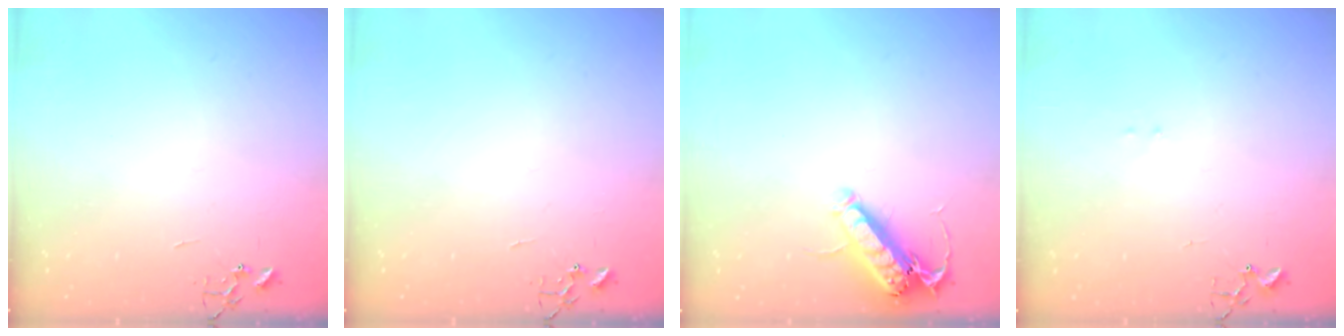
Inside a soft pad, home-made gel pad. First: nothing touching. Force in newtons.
{"total": 0.0}
{"total": 14.4, "press": 14.2, "slide": 2.0}
{"total": 6.8, "press": 6.8, "slide": 0.6}